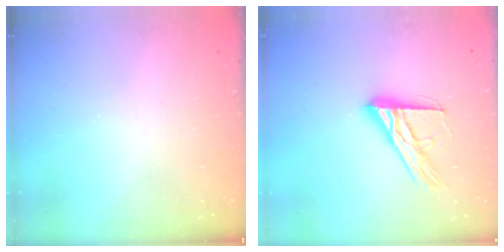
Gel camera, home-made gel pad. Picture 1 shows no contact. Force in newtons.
{"total": 14.0, "press": 14.0, "slide": 1.0}